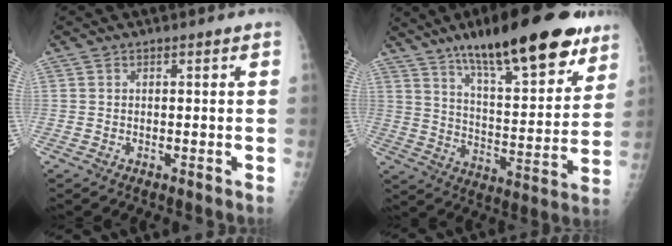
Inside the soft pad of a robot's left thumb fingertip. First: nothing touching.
{"total": 24.5, "force": [16.0, 6.7, 17.3], "torque": [-0.232, -0.056, 0.251]}